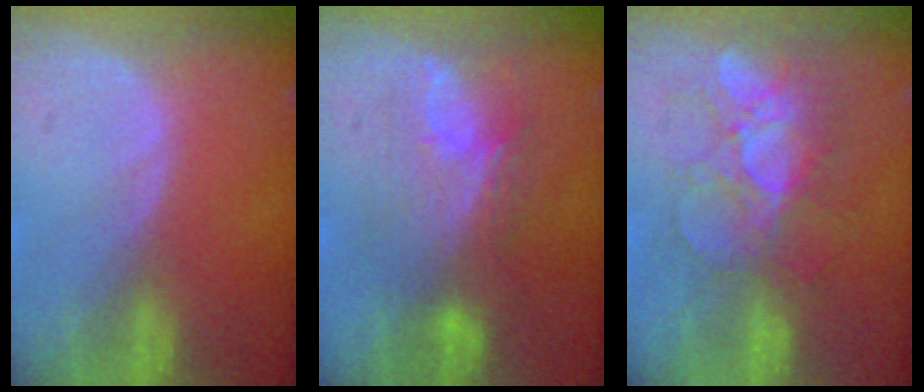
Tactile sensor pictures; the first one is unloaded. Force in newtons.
{"total": 7.5, "press": 7.4, "slide": 1.4}
{"total": 9.2, "press": 8.2, "slide": 4.3}